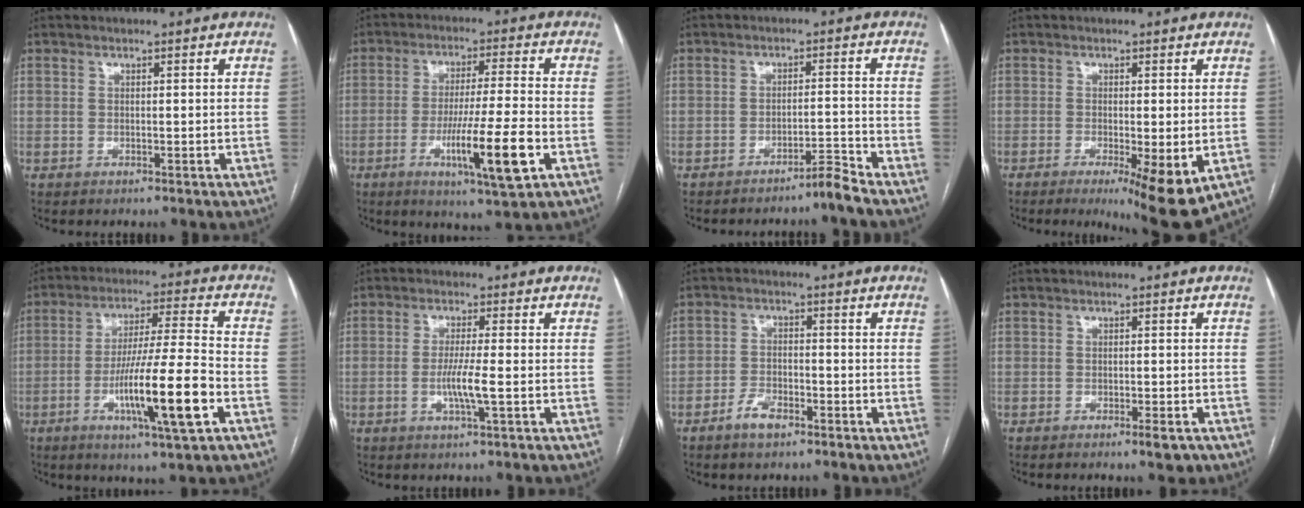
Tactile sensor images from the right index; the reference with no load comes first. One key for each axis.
{"total": 11.8, "fx": -4.2, "fy": -0.2, "fz": 11.0, "tx": -0.190, "ty": -0.022, "tz": -0.069}
{"total": 3.5, "fx": -3.2, "fy": -1.1, "fz": 1.2, "tx": -0.012, "ty": -0.011, "tz": -0.054}
{"total": 8.7, "fx": -3.4, "fy": 1.4, "fz": 7.9, "tx": -0.099, "ty": -0.020, "tz": -0.044}
{"total": 14.0, "fx": -4.9, "fy": -0.2, "fz": 13.1, "tx": -0.232, "ty": -0.010, "tz": -0.085}
{"total": 4.4, "fx": -1.0, "fy": -0.4, "fz": 4.3, "tx": -0.086, "ty": -0.008, "tz": -0.020}
{"total": 3.8, "fx": -2.6, "fy": 1.8, "fz": 2.1, "tx": -0.042, "ty": 0.004, "tz": -0.046}
{"total": 2.3, "fx": -1.5, "fy": 0.5, "fz": 1.6, "tx": -0.021, "ty": -0.001, "tz": -0.017}